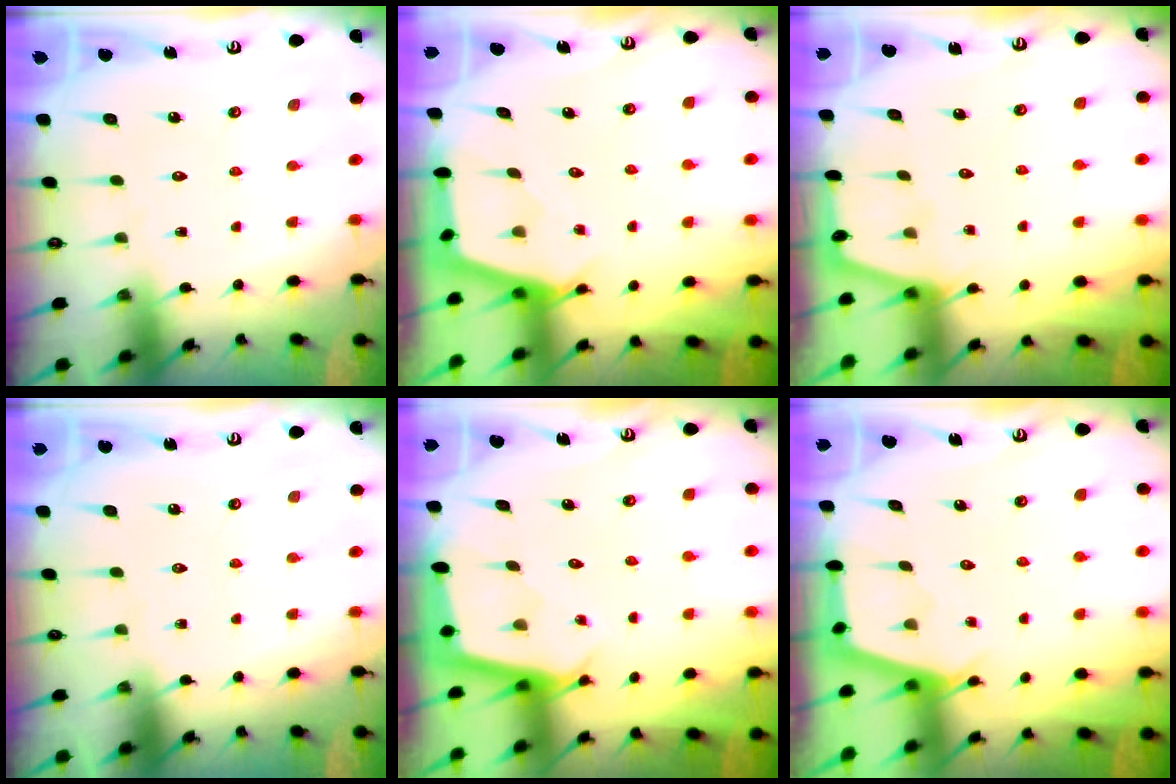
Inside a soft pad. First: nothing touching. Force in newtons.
{"total": 2.9, "press": 2.9, "slide": 0.4}
{"total": 1.0, "press": 1.0, "slide": 0.2}
{"total": 0.0}
{"total": 2.4, "press": 2.4, "slide": 0.2}
{"total": 2.8, "press": 2.8, "slide": 0.3}